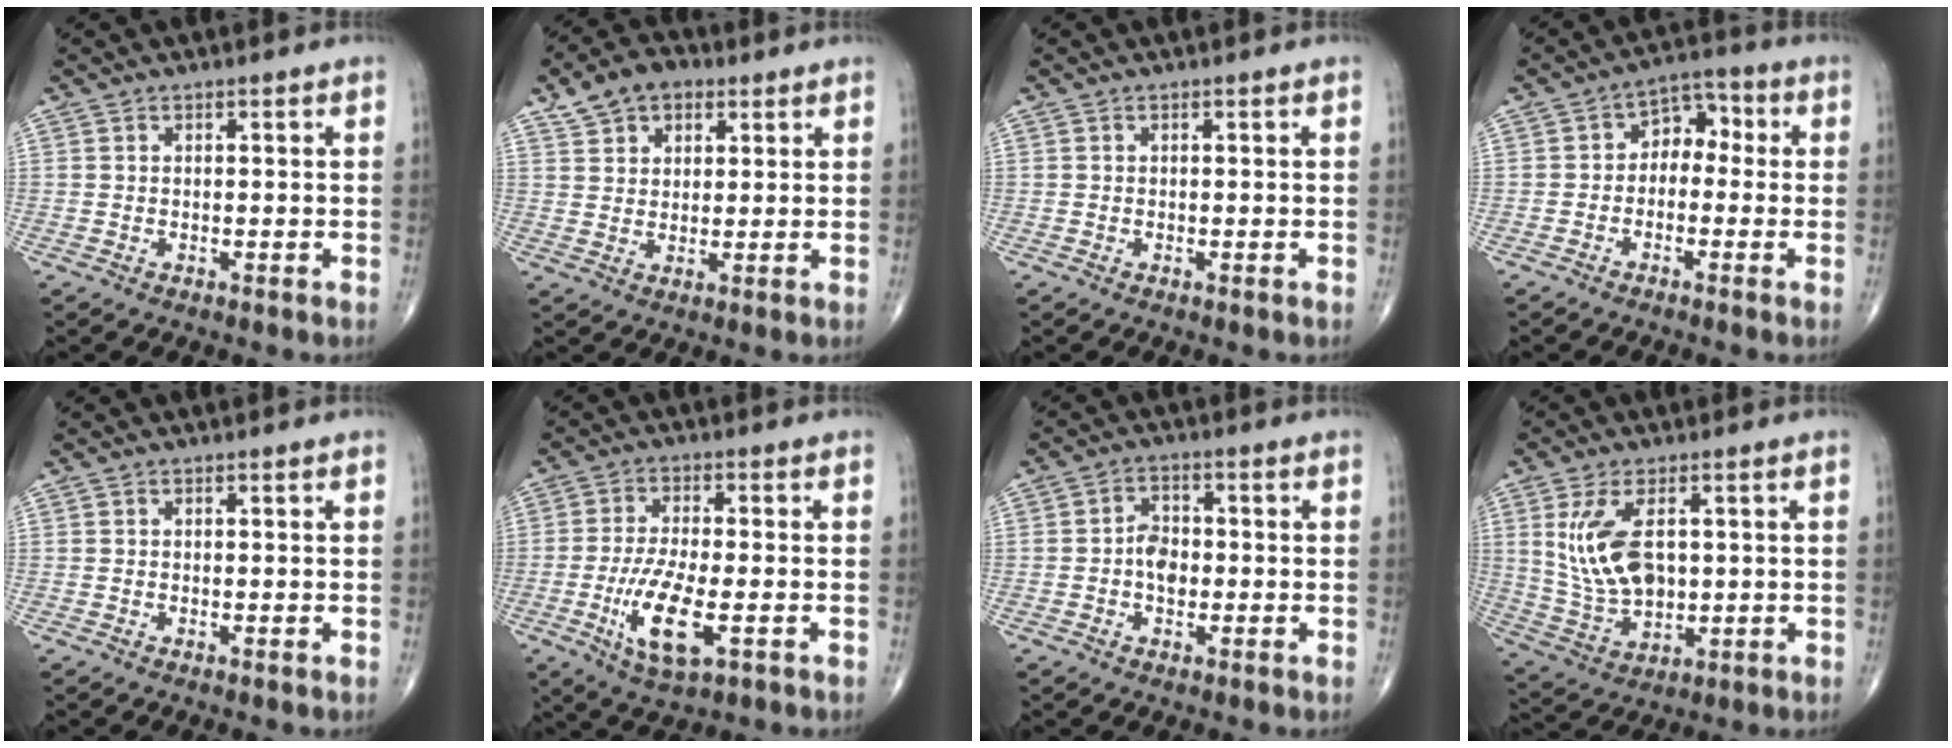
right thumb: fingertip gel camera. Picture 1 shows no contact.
{"total": 8.5, "force": [4.3, 5.7, 4.5], "torque": [-0.051, -0.002, 0.071]}
{"total": 0.0}
{"total": 6.2, "force": [-0.5, 4.5, 4.2], "torque": [-0.029, 0.032, -0.026]}
{"total": 0.0}
{"total": 10.9, "force": [-3.3, 3.7, 9.7], "torque": [-0.189, -0.003, -0.055]}
{"total": 4.6, "force": [-0.7, 3.2, 3.2], "torque": [-0.041, 0.014, -0.018]}
{"total": 13.2, "force": [2.7, 7.4, 10.6], "torque": [-0.206, -0.012, 0.066]}